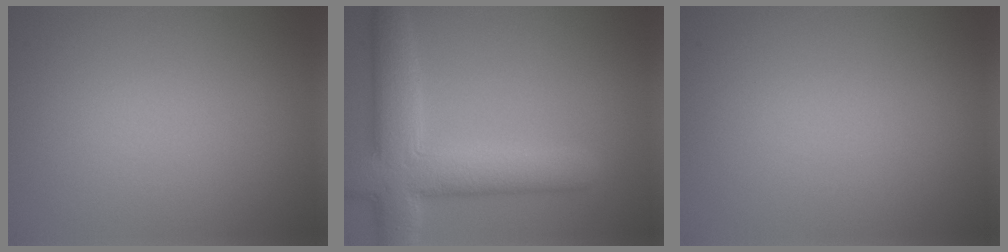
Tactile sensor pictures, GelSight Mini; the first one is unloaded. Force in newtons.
{"total": 8.0, "press": 8.0, "slide": 0.5}
{"total": 0.0}